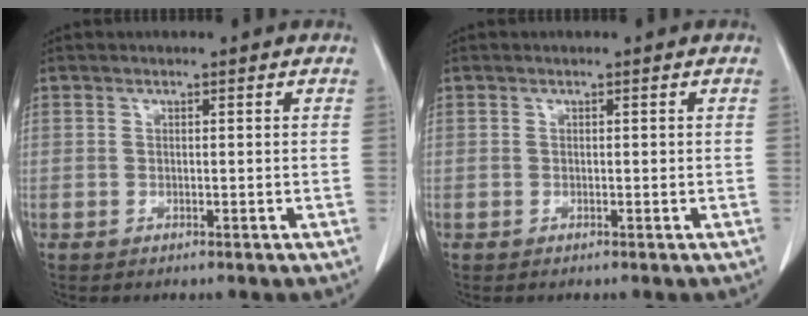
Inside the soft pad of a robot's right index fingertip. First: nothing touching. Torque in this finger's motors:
{"motor_torque": [0.07, -0.04, 0.00, 0.00]}